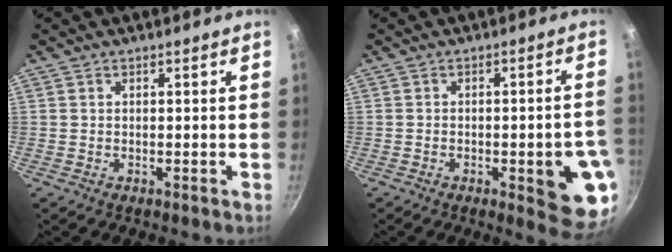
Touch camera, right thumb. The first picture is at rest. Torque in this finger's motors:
{"motor_torque": [1.81, 1.56, 1.53, -0.69, 0.05]}